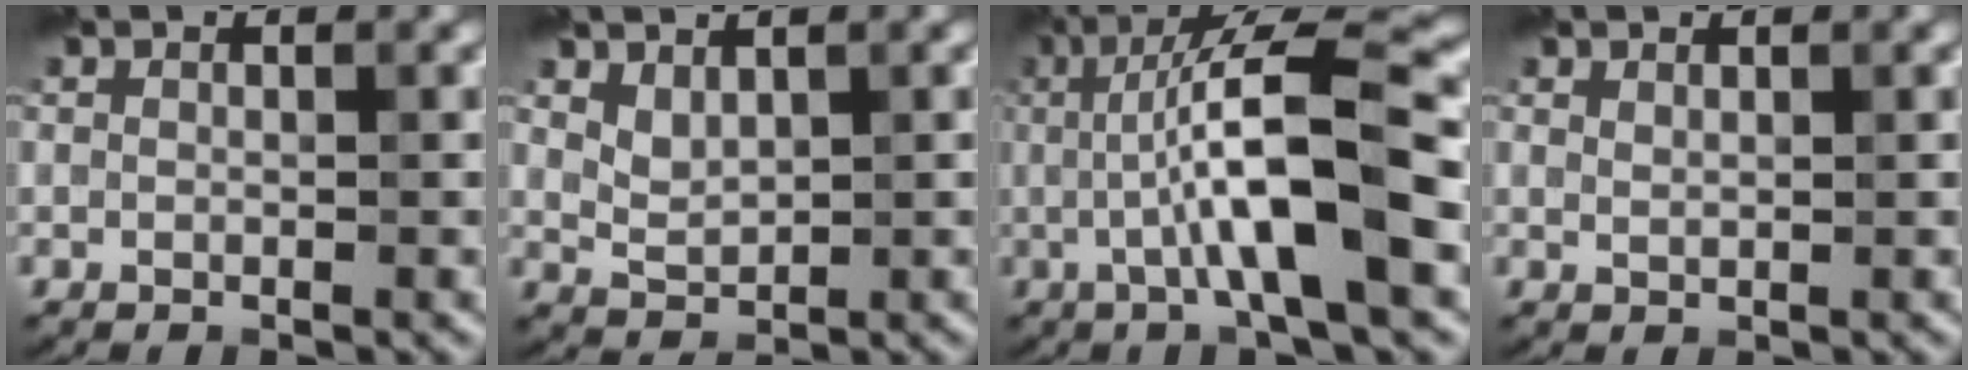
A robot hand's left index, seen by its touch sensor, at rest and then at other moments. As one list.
[{"total": 1.7, "force": [1.2, 0.8, 0.9], "torque": [-0.015, 0.000, 0.029]}, {"total": 9.7, "force": [-0.5, 1.7, 9.6], "torque": [-0.147, 0.017, -0.013]}, {"total": 0.7, "force": [0.7, -0.1, 0.2], "torque": [-0.003, 0.002, 0.014]}]